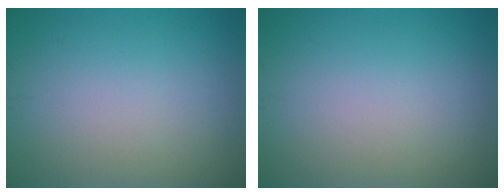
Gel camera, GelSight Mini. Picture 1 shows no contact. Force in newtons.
{"total": 0.0}